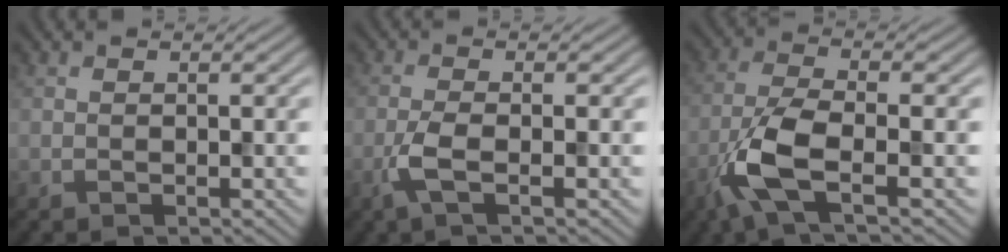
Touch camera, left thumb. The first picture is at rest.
{"total": 3.4, "force": [-1.3, 0.7, 3.1], "torque": [-0.071, 0.002, -0.035]}
{"total": 7.6, "force": [-3.3, 2.3, 6.5], "torque": [-0.145, -0.001, -0.080]}